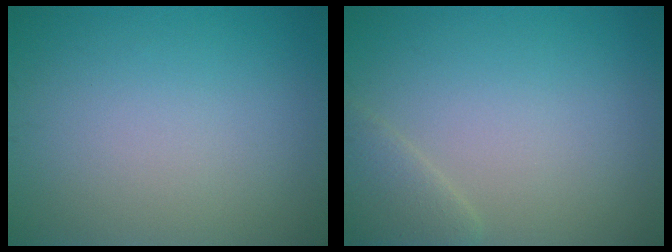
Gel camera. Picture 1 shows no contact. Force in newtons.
{"total": 2.0, "press": 2.0, "slide": 0.2}